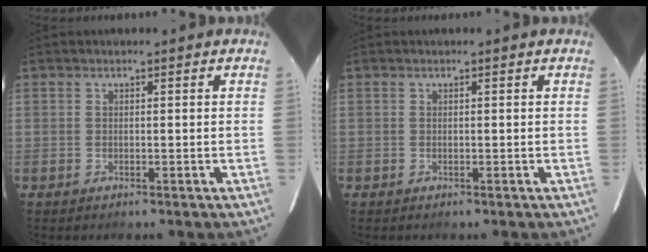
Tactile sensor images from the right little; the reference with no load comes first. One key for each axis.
{"total": 0.0}